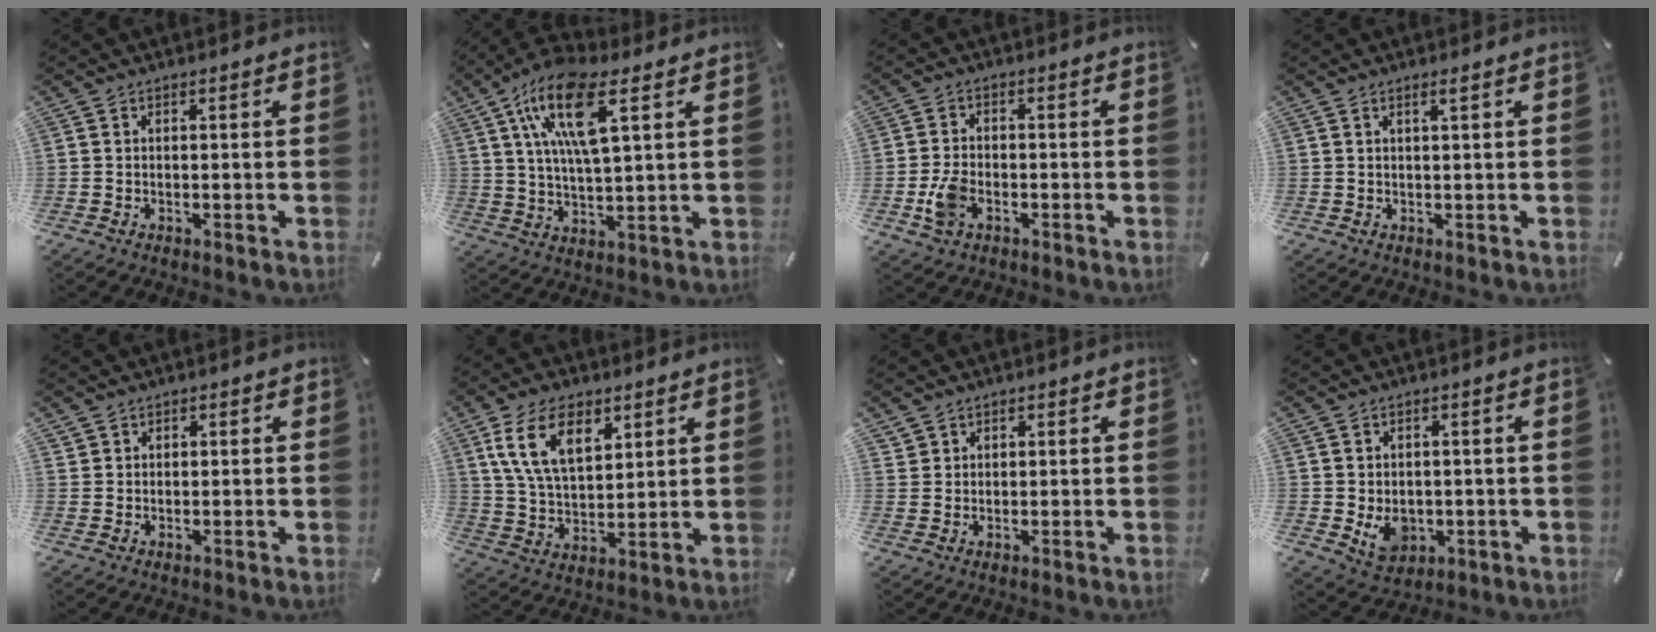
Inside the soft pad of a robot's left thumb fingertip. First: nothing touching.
{"total": 15.4, "force": [7.5, 5.0, 12.5], "torque": [-0.261, -0.014, 0.127]}
{"total": 5.9, "force": [-1.9, 3.9, 3.9], "torque": [-0.097, 0.002, -0.040]}
{"total": 1.4, "force": [0.7, 0.1, 1.2], "torque": [-0.024, -0.001, 0.012]}
{"total": 2.0, "force": [1.3, 1.6, 0.0], "torque": [0.007, -0.002, 0.023]}
{"total": 13.7, "force": [7.0, 7.8, 8.8], "torque": [-0.197, -0.008, 0.126]}
{"total": 2.9, "force": [1.8, 2.2, -0.2], "torque": [0.005, -0.006, 0.034]}
{"total": 6.3, "force": [-0.4, 5.4, 3.3], "torque": [-0.047, 0.000, -0.002]}